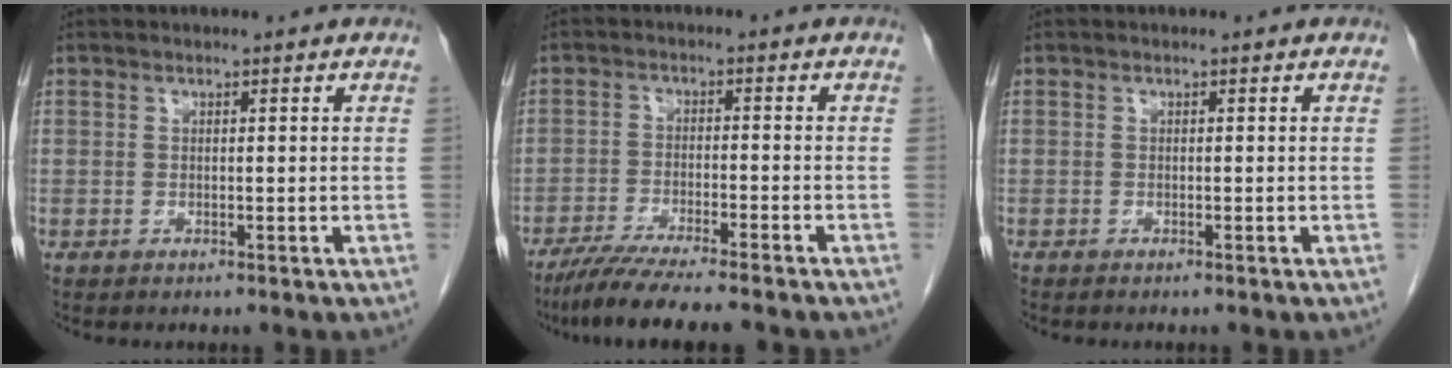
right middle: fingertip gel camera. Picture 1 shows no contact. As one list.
[{"total": 9.7, "force": [-8.1, -0.2, 5.3], "torque": [-0.080, -0.027, -0.132]}, {"total": 0.6, "force": [-0.5, 0.0, 0.2], "torque": [-0.005, -0.001, -0.010]}]